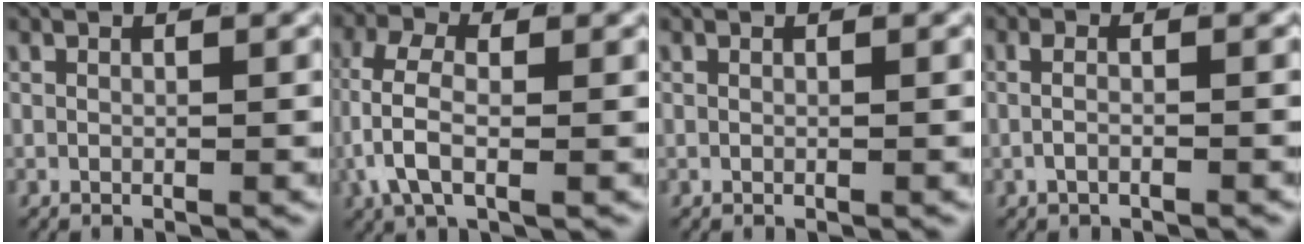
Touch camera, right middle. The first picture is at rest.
{"total": 5.3, "force": [-0.5, 2.8, 4.4], "torque": [-0.108, -0.015, -0.005]}
{"total": 0.0}
{"total": 1.5, "force": [-0.7, 0.2, 1.3], "torque": [-0.022, -0.002, -0.014]}